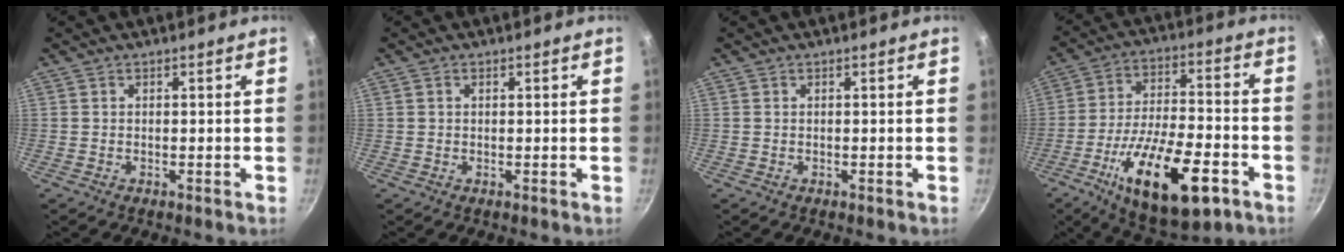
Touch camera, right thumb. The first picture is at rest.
{"total": 0.7, "force": [0.2, 0.6, 0.4], "torque": [-0.007, 0.004, 0.004]}
{"total": 0.0}
{"total": 22.0, "force": [-9.8, 8.7, 17.7], "torque": [-0.277, 0.028, -0.155]}